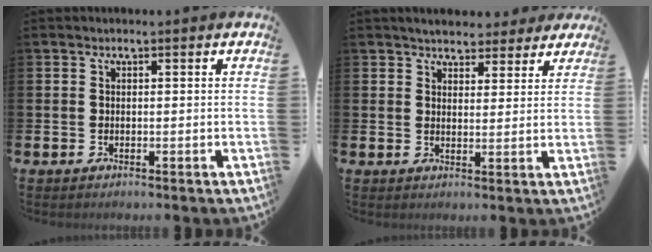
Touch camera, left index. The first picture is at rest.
{"total": 4.4, "force": [4.1, 1.5, 0.5], "torque": [-0.017, -0.019, 0.073]}